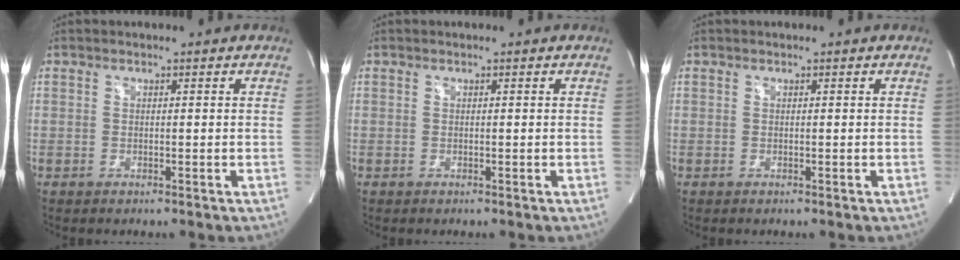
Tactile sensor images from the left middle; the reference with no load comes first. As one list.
[{"total": 0.0}, {"total": 0.0}]